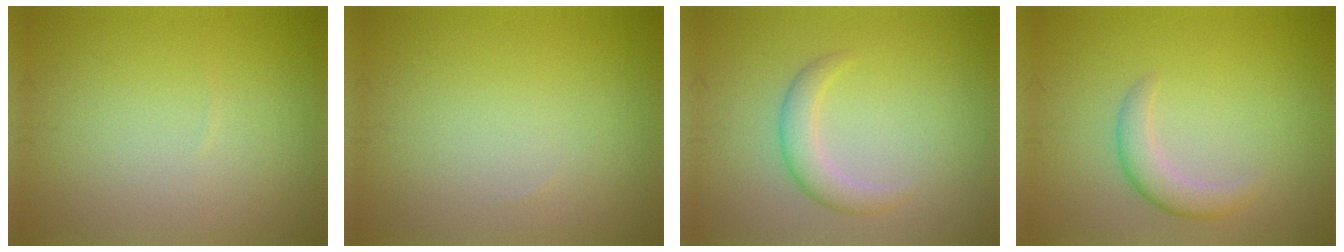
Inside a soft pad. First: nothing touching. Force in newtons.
{"total": 0.0}
{"total": 2.4, "press": 2.4, "slide": 0.2}
{"total": 2.5, "press": 2.5, "slide": 0.2}